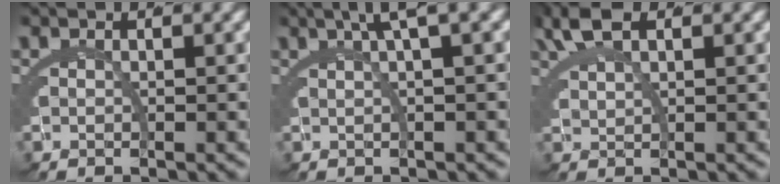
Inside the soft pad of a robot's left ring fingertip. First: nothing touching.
{"total": 3.4, "force": [2.0, -0.6, 2.6], "torque": [-0.022, 0.022, 0.032]}
{"total": 2.6, "force": [2.1, 0.1, 1.5], "torque": [-0.037, 0.003, 0.046]}